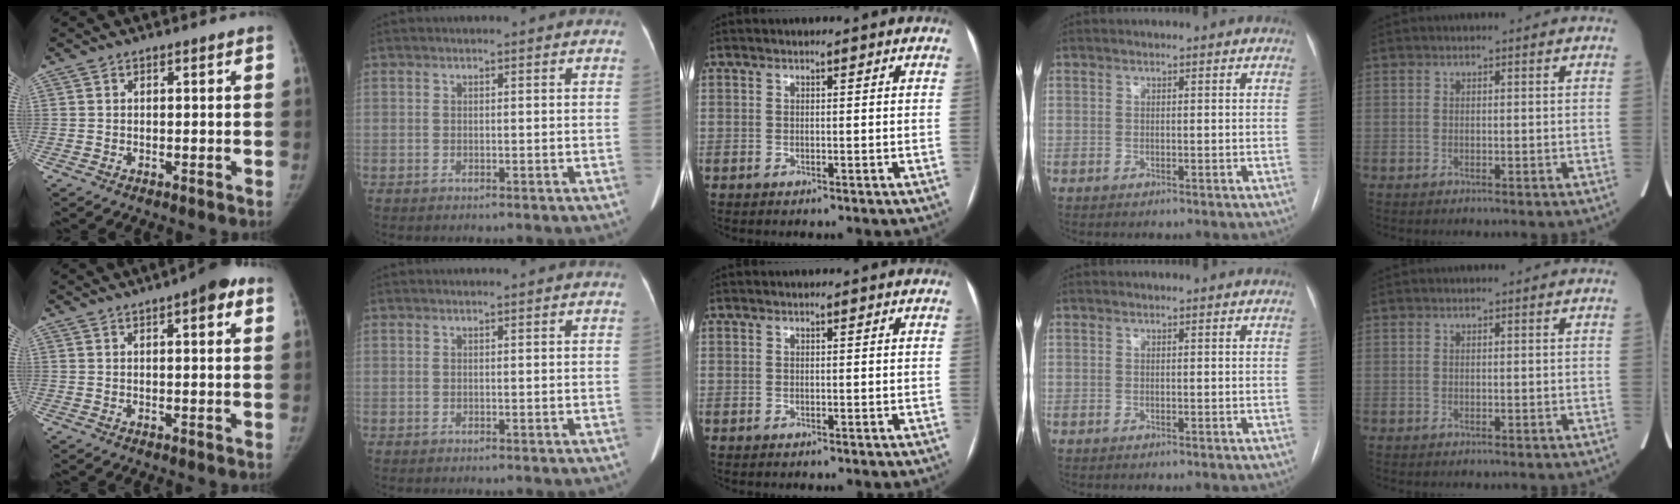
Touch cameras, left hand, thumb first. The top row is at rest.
{"thumb": {"total": 6.4, "force": [3.1, 1.8, 5.4], "torque": [-0.060, -0.001, 0.033]}}